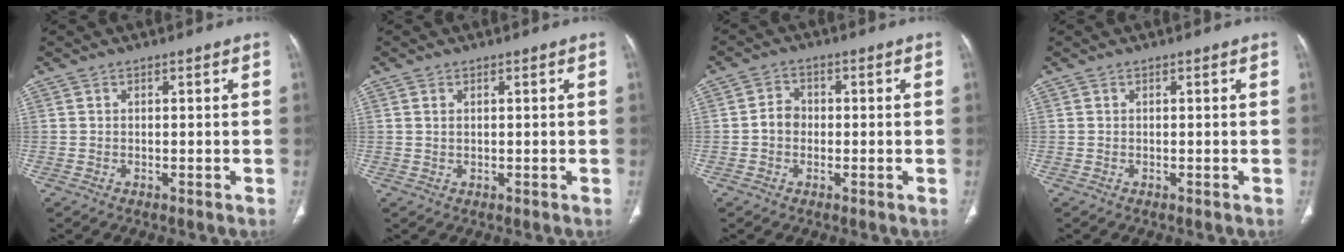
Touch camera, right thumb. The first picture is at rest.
{"total": 0.9, "force": [0.4, 0.4, 0.6], "torque": [-0.017, 0.003, 0.010]}
{"total": 3.5, "force": [-0.5, 2.9, 1.8], "torque": [-0.020, 0.013, -0.016]}
{"total": 0.0}